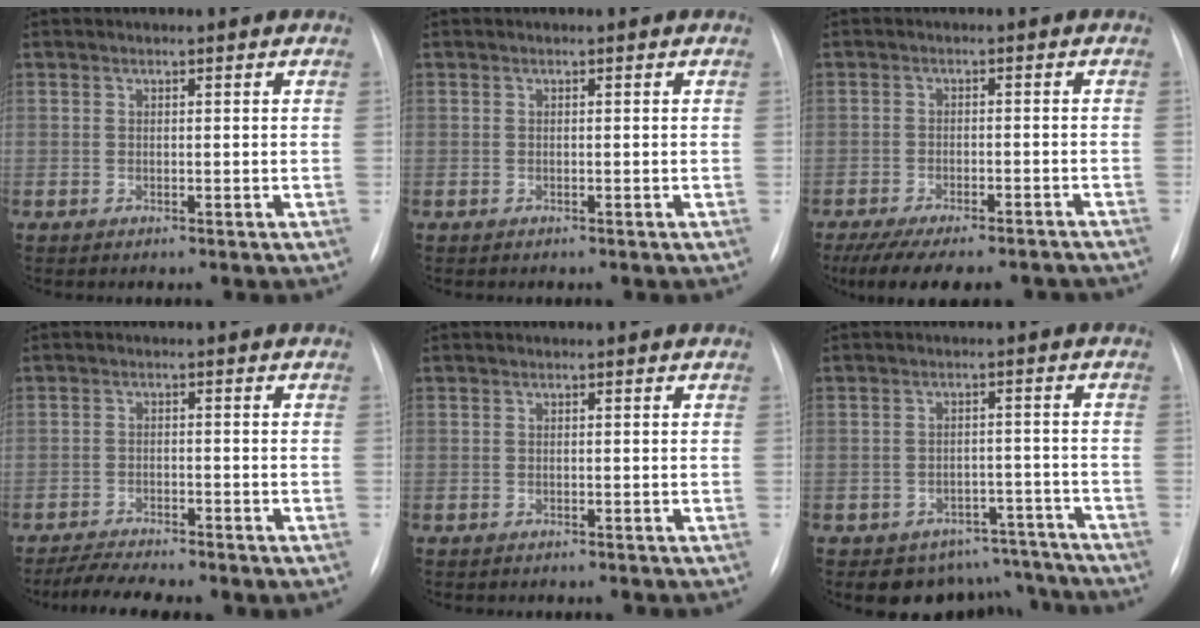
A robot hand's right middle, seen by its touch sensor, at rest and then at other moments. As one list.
[{"total": 0.0}, {"total": 16.1, "force": [-13.6, 4.6, 7.3], "torque": [-0.134, -0.007, -0.179]}, {"total": 4.4, "force": [-3.9, 0.5, 2.0], "torque": [-0.040, -0.008, -0.064]}, {"total": 0.0}, {"total": 9.1, "force": [-7.6, 4.9, 0.0], "torque": [0.025, 0.041, -0.088]}]